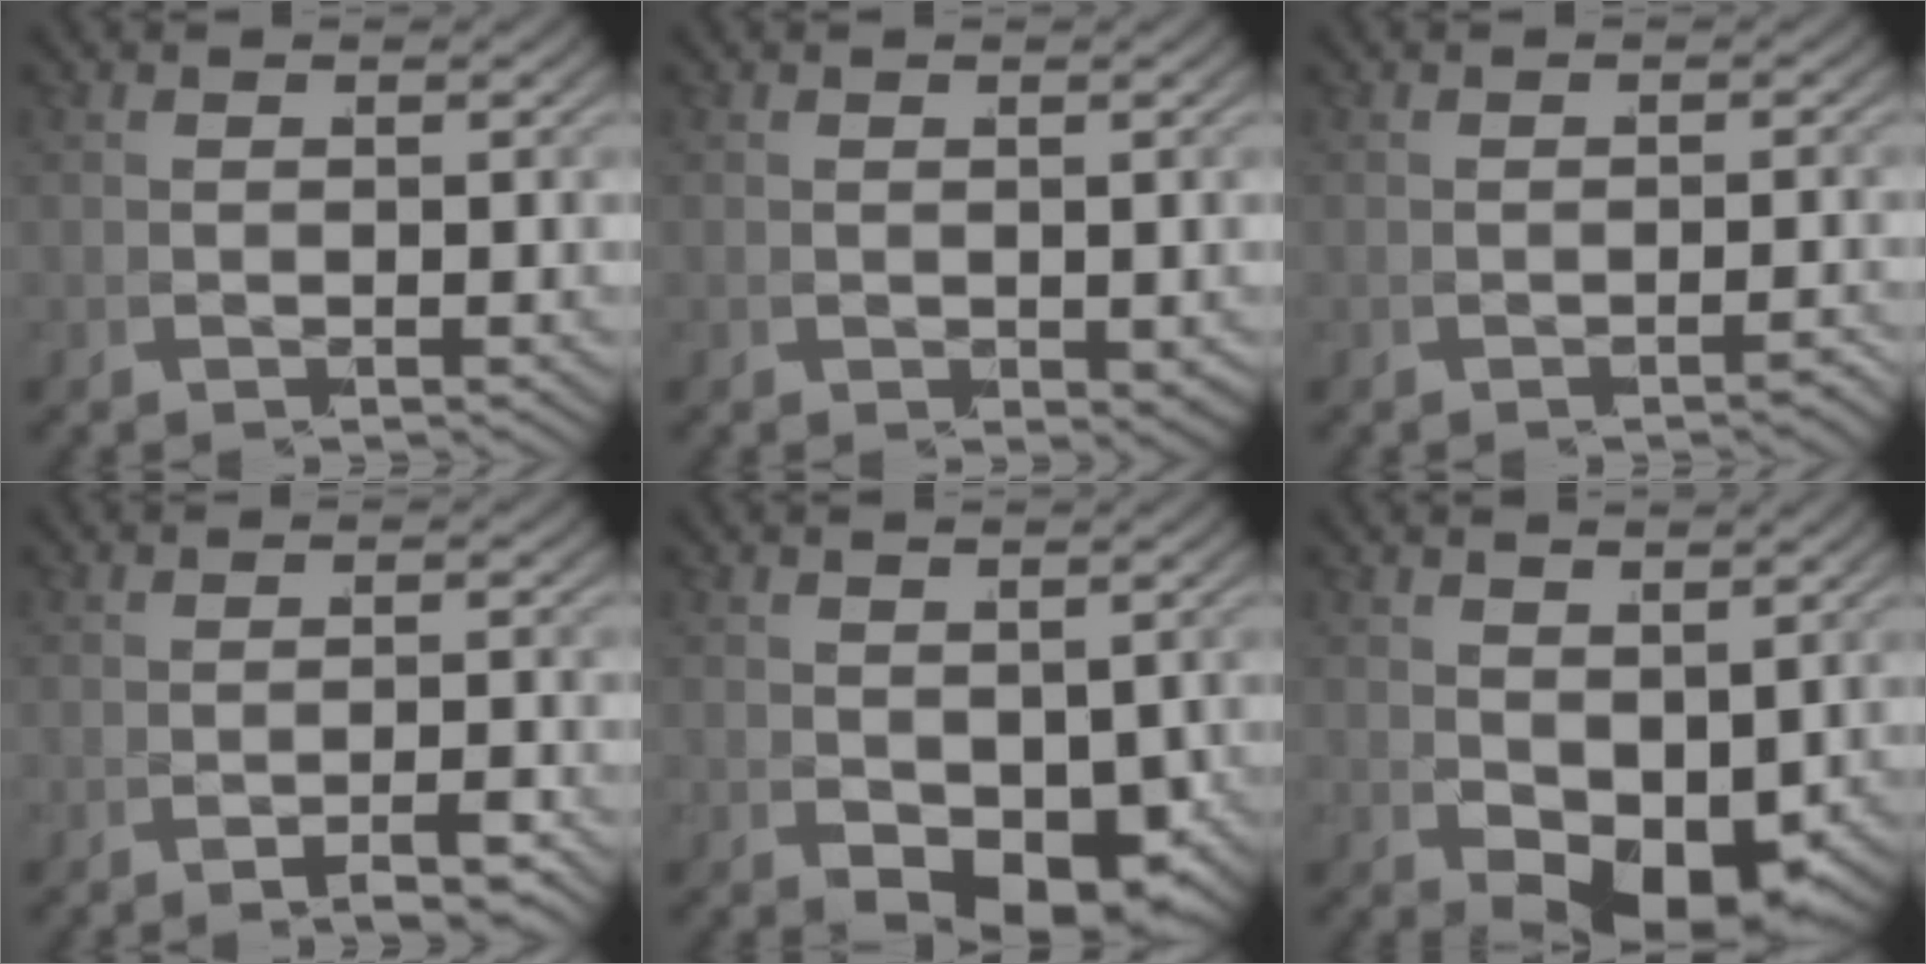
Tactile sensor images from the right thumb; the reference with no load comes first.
{"total": 0.6, "force": [0.0, 0.4, 0.4], "torque": [-0.007, -0.006, 0.007]}
{"total": 1.2, "force": [-1.0, -0.6, 0.1], "torque": [-0.013, -0.005, -0.014]}
{"total": 2.0, "force": [-1.7, -0.8, 0.6], "torque": [-0.020, 0.000, -0.027]}
{"total": 5.3, "force": [-1.5, 3.1, 4.0], "torque": [-0.077, -0.028, -0.008]}
{"total": 5.4, "force": [-0.8, 3.2, 4.3], "torque": [-0.080, -0.021, -0.001]}